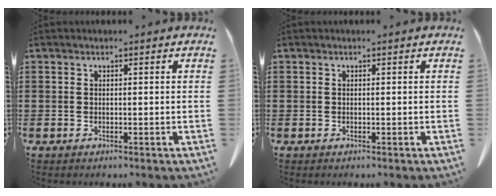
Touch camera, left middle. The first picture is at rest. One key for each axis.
{"total": 0.0}